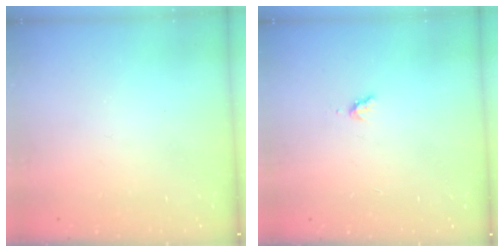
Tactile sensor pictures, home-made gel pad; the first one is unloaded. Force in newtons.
{"total": 4.4, "press": 4.4, "slide": 0.3}